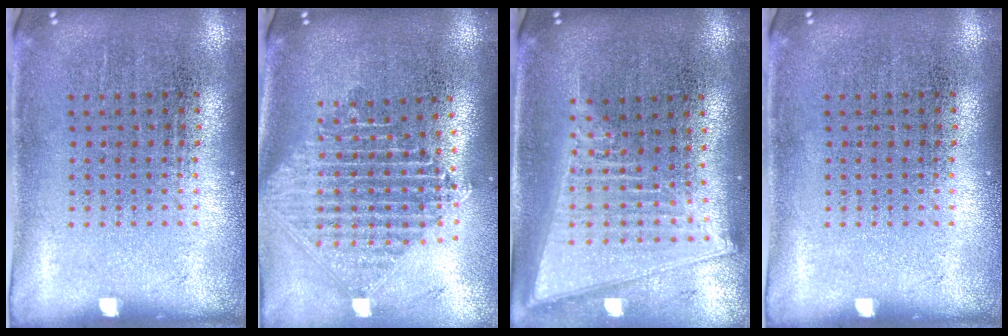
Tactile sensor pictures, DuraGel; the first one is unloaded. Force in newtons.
{"total": 2.3, "press": 1.8, "slide": 1.6}
{"total": 2.2, "press": 1.8, "slide": 1.2}
{"total": 0.0}